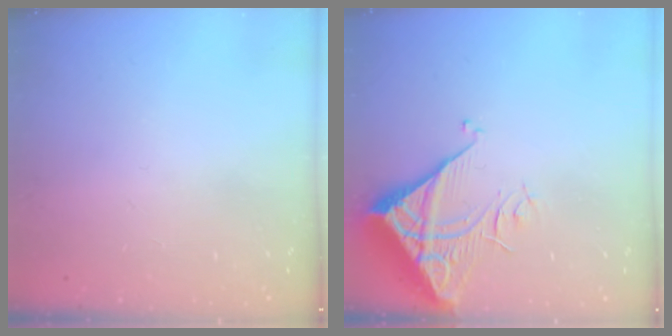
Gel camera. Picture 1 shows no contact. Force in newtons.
{"total": 7.5, "press": 7.4, "slide": 1.0}